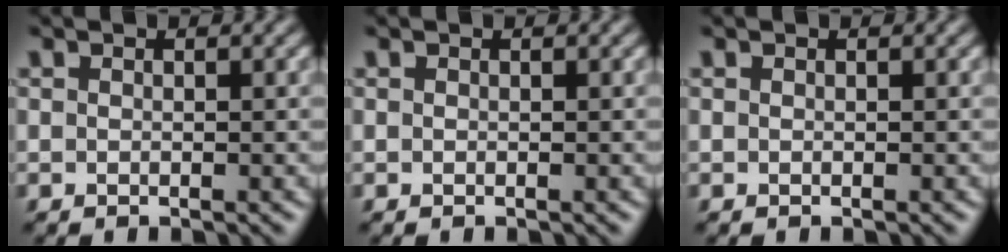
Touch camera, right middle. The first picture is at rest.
{"total": 0.0}
{"total": 0.0}